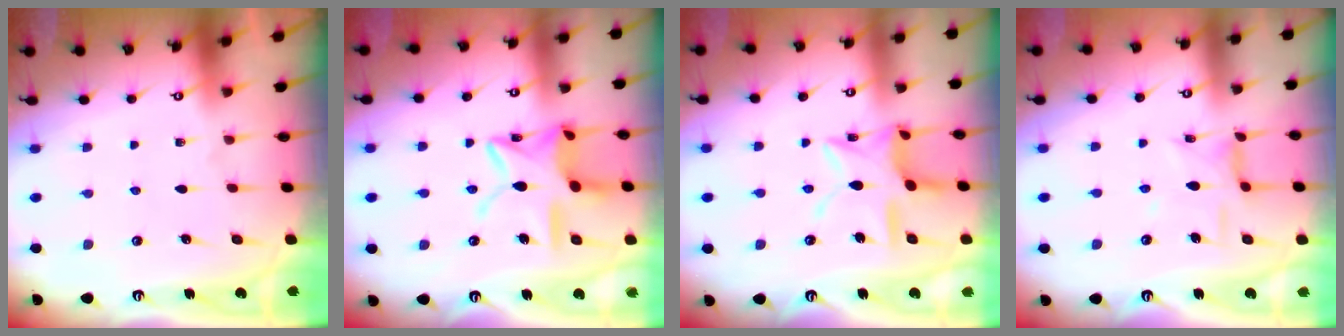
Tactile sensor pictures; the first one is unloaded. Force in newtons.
{"total": 15.0, "press": 15.0, "slide": 1.3}
{"total": 12.9, "press": 12.9, "slide": 0.8}
{"total": 7.8, "press": 7.8, "slide": 0.5}